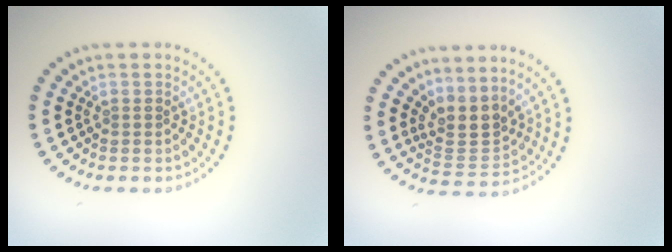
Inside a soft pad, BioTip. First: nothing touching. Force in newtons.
{"total": 3.2, "press": 2.3, "slide": 2.2}